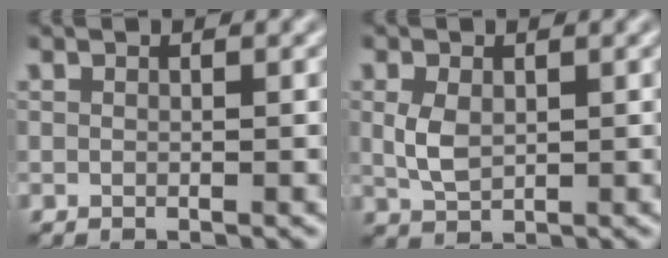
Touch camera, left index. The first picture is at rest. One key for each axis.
{"total": 2.3, "fx": -0.1, "fy": 1.5, "fz": 1.7, "tx": -0.043, "ty": -0.001, "tz": 0.004}